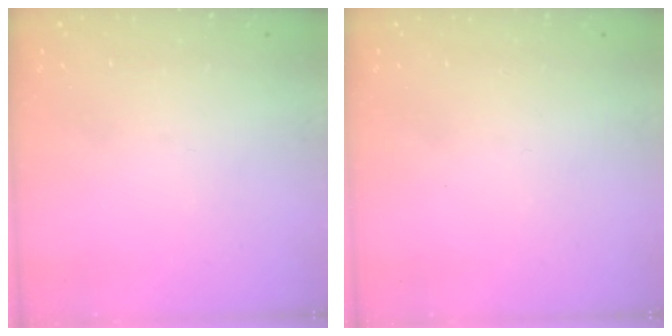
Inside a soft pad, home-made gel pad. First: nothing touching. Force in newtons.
{"total": 1.6, "press": 1.6, "slide": 0.1}